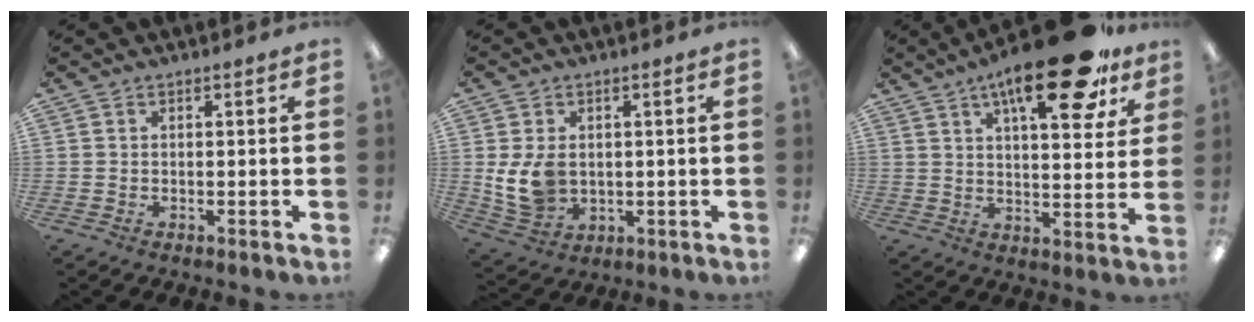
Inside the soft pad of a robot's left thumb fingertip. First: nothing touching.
{"total": 8.7, "force": [0.6, 6.7, 5.5], "torque": [-0.119, 0.003, 0.013]}
{"total": 20.7, "force": [12.6, 6.9, 14.9], "torque": [-0.221, -0.056, 0.195]}